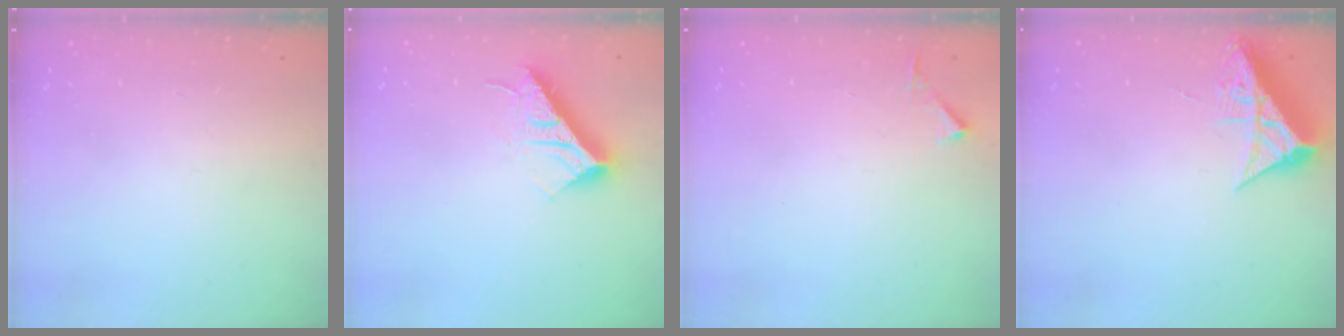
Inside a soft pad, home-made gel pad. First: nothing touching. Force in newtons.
{"total": 14.2, "press": 14.1, "slide": 0.5}
{"total": 2.8, "press": 2.8, "slide": 0.3}
{"total": 7.7, "press": 7.7, "slide": 0.4}